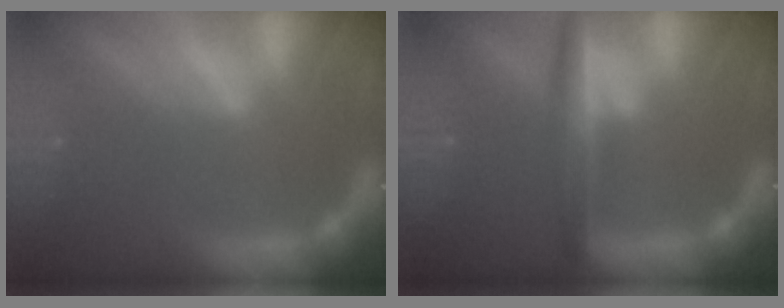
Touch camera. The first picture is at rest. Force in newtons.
{"total": 4.5}